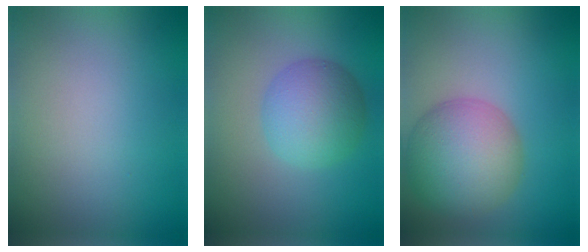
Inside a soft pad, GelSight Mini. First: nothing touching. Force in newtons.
{"total": 5.1, "press": 5.1, "slide": 0.1}
{"total": 7.9, "press": 7.9, "slide": 0.2}